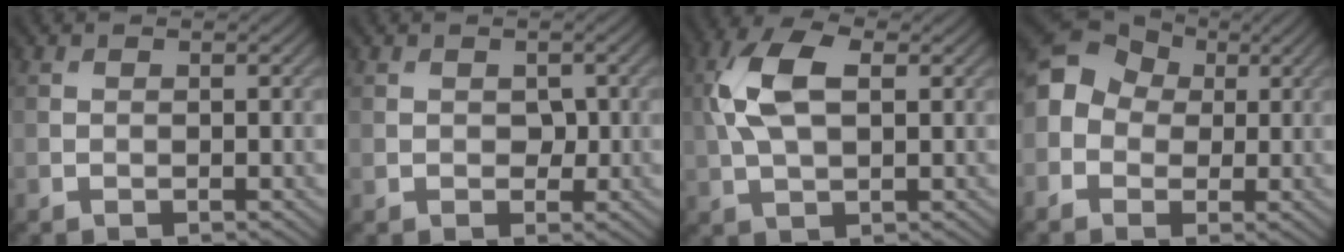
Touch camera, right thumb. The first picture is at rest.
{"total": 1.7, "force": [0.1, 1.4, 1.0], "torque": [-0.022, -0.006, 0.004]}
{"total": 8.3, "force": [1.5, 4.2, 7.0], "torque": [-0.166, 0.017, 0.021]}
{"total": 9.0, "force": [0.4, 7.8, 4.4], "torque": [-0.118, 0.015, -0.026]}